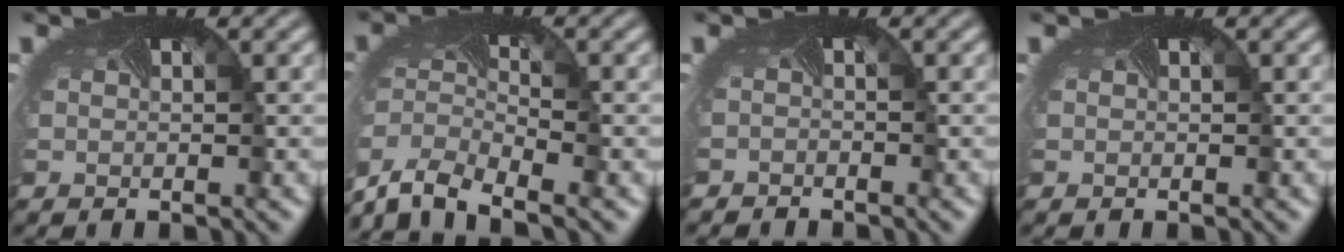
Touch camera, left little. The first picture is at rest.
{"total": 6.4, "force": [-5.5, 1.8, 2.6], "torque": [-0.067, -0.020, -0.111]}
{"total": 1.4, "force": [-1.2, 0.0, -0.6], "torque": [0.008, -0.014, -0.025]}
{"total": 0.0}